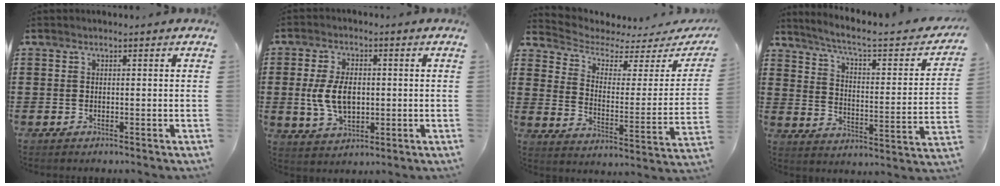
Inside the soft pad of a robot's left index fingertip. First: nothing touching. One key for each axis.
{"total": 7.3, "fx": 0.0, "fy": 4.5, "fz": 5.8, "tx": -0.125, "ty": 0.004, "tz": -0.006}
{"total": 3.5, "fx": 2.8, "fy": 1.3, "fz": 1.6, "tx": -0.051, "ty": -0.023, "tz": 0.040}
{"total": 4.8, "fx": 3.6, "fy": 0.4, "fz": 3.1, "tx": -0.081, "ty": -0.030, "tz": 0.051}